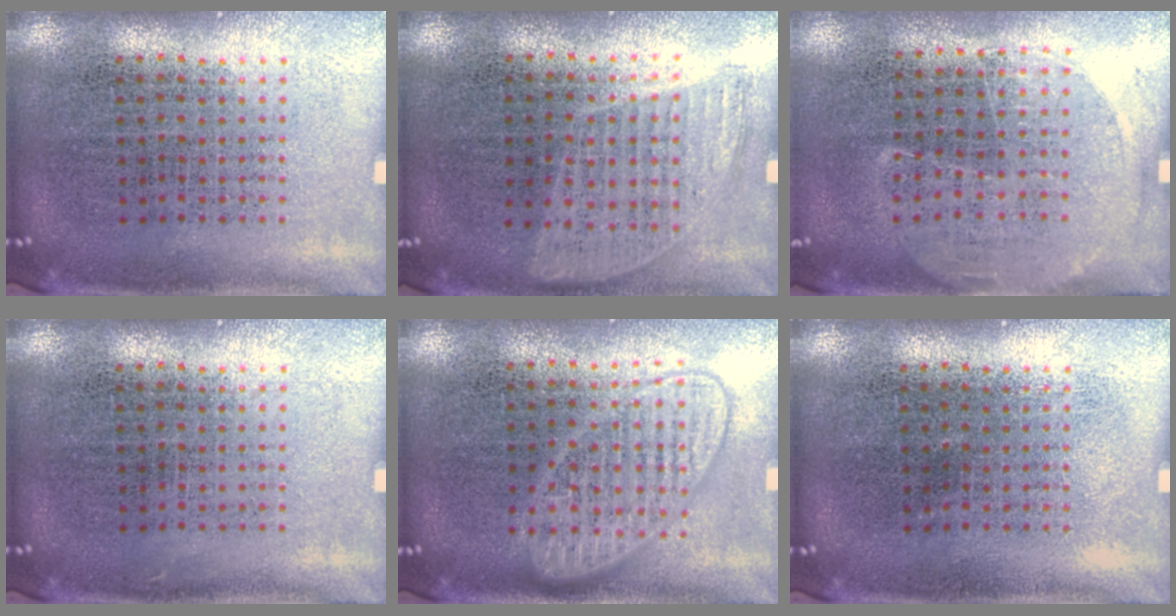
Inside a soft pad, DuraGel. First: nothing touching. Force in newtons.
{"total": 0.9, "press": 0.8, "slide": 0.4}
{"total": 1.4, "press": 1.2, "slide": 0.8}
{"total": 0.0}
{"total": 1.8, "press": 1.8, "slide": 0.3}
{"total": 0.0}